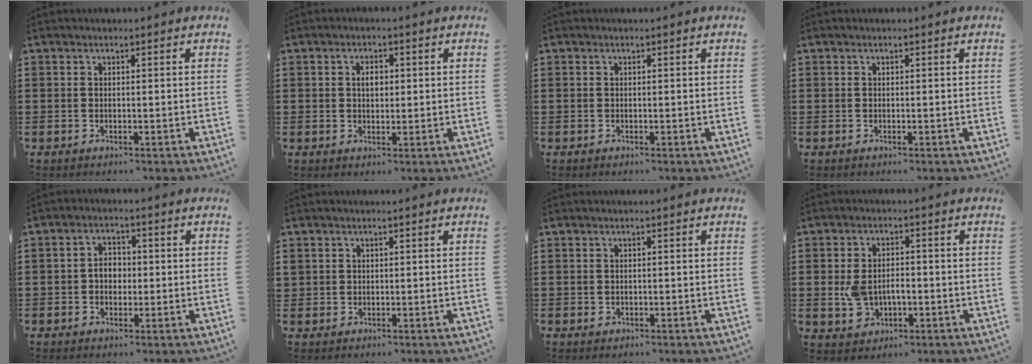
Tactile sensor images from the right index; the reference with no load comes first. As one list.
[{"total": 2.4, "force": [0.3, 1.5, 1.9], "torque": [-0.040, 0.009, 0.004]}, {"total": 0.0}, {"total": 0.0}, {"total": 3.0, "force": [-0.3, 2.1, 2.1], "torque": [-0.044, 0.007, -0.008]}, {"total": 1.1, "force": [0.4, 1.0, 0.1], "torque": [-0.004, 0.004, 0.008]}, {"total": 0.6, "force": [0.1, 0.5, 0.2], "torque": [-0.006, 0.003, 0.001]}, {"total": 4.4, "force": [-0.6, 3.0, 3.2], "torque": [-0.077, 0.003, -0.015]}]